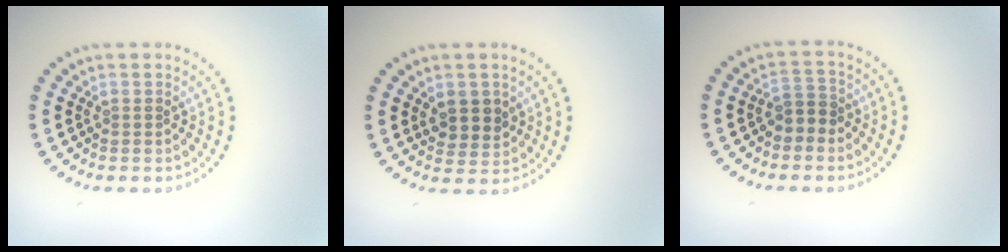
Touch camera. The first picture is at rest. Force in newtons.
{"total": 2.6, "press": 2.4, "slide": 0.8}
{"total": 1.9, "press": 1.8, "slide": 0.7}